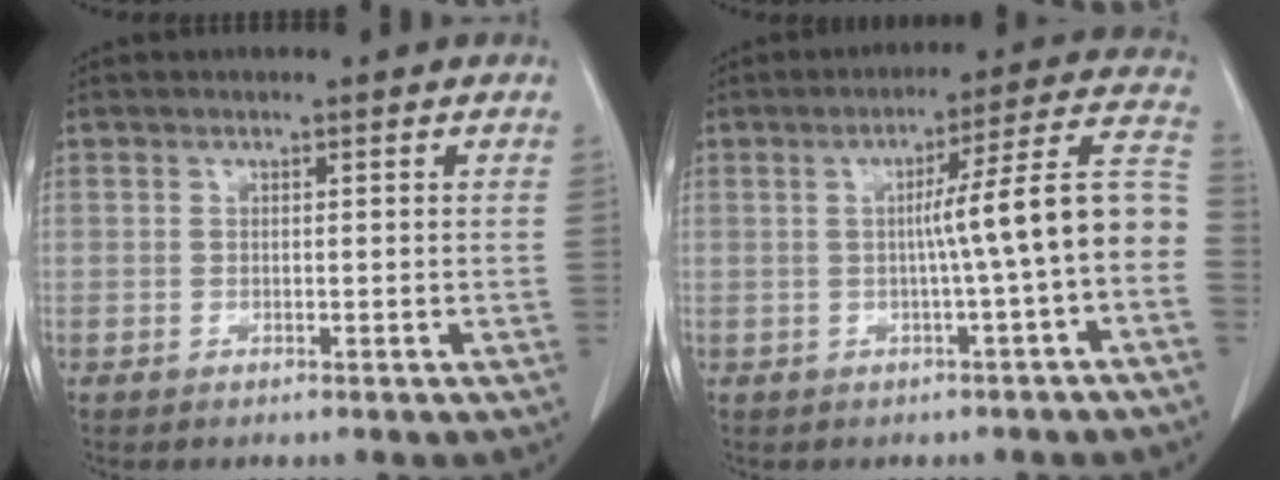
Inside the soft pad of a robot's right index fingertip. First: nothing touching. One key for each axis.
{"total": 10.7, "fx": -1.6, "fy": -1.0, "fz": 10.5, "tx": -0.142, "ty": 0.029, "tz": -0.024}